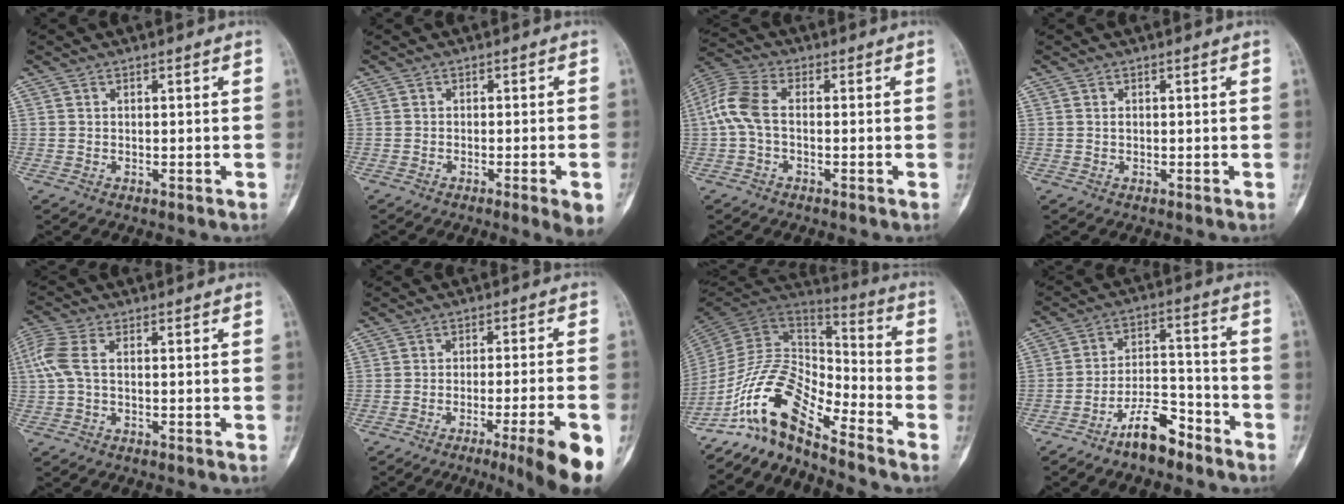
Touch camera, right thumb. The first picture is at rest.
{"total": 5.1, "force": [-2.5, 0.2, 4.4], "torque": [-0.057, 0.000, -0.036]}
{"total": 7.3, "force": [-0.7, 4.0, 6.1], "torque": [-0.141, 0.023, -0.025]}
{"total": 0.0}
{"total": 5.7, "force": [-0.1, 2.8, 4.9], "torque": [-0.141, 0.018, -0.007]}
{"total": 12.9, "force": [-6.3, 0.5, 11.2], "torque": [-0.134, 0.006, -0.088]}
{"total": 14.3, "force": [-10.7, 4.4, 8.4], "torque": [-0.145, 0.098, -0.211]}
{"total": 9.3, "force": [-6.9, 3.4, 5.2], "torque": [-0.082, 0.066, -0.127]}